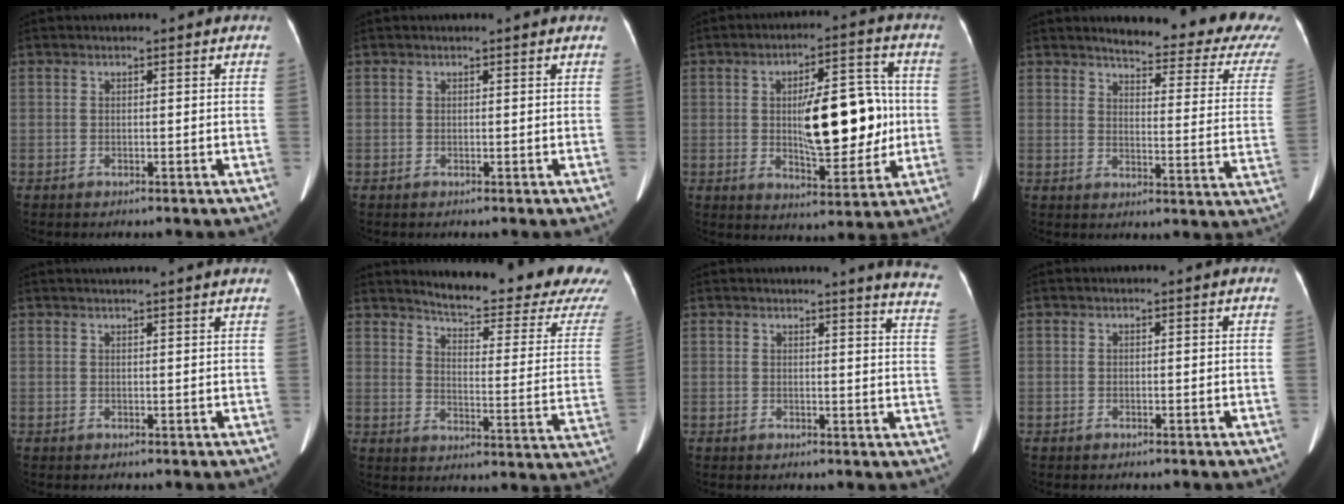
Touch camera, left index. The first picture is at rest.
{"total": 0.8, "force": [0.8, 0.0, 0.2], "torque": [-0.009, 0.006, 0.007]}
{"total": 13.5, "force": [0.2, 4.7, 12.7], "torque": [-0.194, 0.014, 0.010]}
{"total": 18.0, "force": [16.2, 2.2, 7.5], "torque": [-0.080, -0.069, 0.171]}
{"total": 7.5, "force": [6.8, -0.4, 3.1], "torque": [-0.040, 0.028, 0.072]}
{"total": 22.3, "force": [20.8, 1.2, 8.1], "torque": [-0.110, -0.104, 0.245]}
{"total": 9.7, "force": [9.1, -0.4, 3.5], "torque": [-0.023, -0.072, 0.067]}
{"total": 0.0}